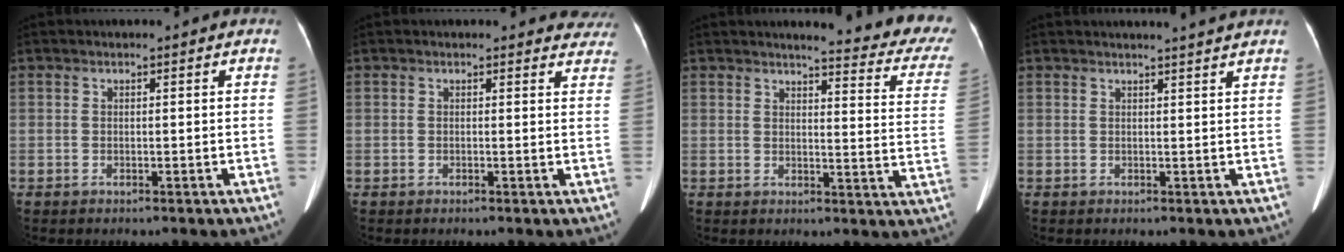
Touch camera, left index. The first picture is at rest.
{"total": 5.1, "force": [4.7, 2.0, 0.0], "torque": [0.031, -0.015, 0.016]}
{"total": 16.5, "force": [15.1, 1.2, 6.4], "torque": [-0.060, -0.092, 0.147]}
{"total": 4.6, "force": [4.2, -0.8, 1.6], "torque": [-0.020, 0.005, 0.042]}